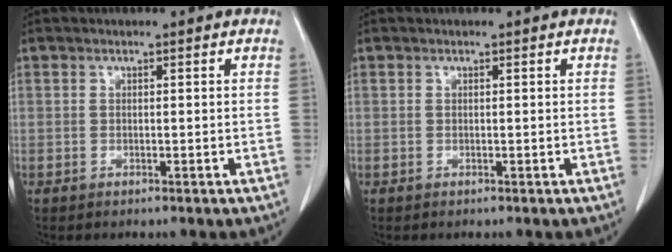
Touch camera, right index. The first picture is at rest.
{"total": 0.0}